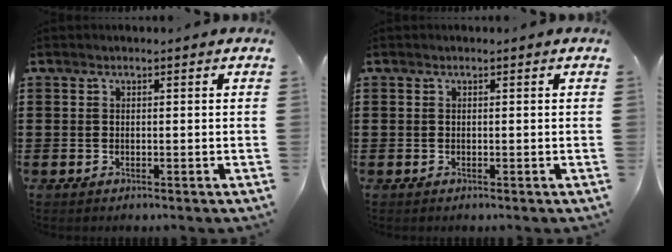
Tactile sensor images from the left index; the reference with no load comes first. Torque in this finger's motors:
{"motor_torque": [0.00, 0.00, -0.02, -0.01]}